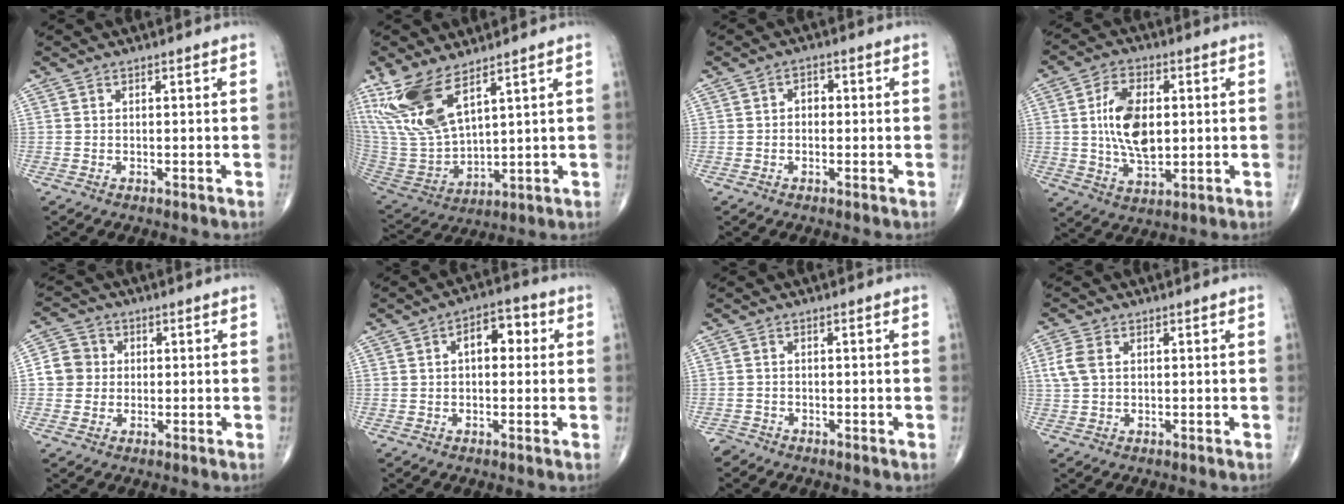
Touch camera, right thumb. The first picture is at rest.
{"total": 15.4, "force": [9.3, 5.9, 10.7], "torque": [-0.223, -0.044, 0.205]}
{"total": 2.2, "force": [0.0, 1.7, 1.4], "torque": [-0.011, 0.011, -0.006]}
{"total": 12.2, "force": [1.2, 6.8, 10.0], "torque": [-0.173, -0.004, 0.026]}
{"total": 5.6, "force": [0.2, 5.4, 1.6], "torque": [-0.006, 0.009, -0.005]}
{"total": 6.7, "force": [1.2, 3.9, 5.3], "torque": [-0.059, 0.018, 0.009]}
{"total": 1.4, "force": [-1.2, 0.5, -0.4], "torque": [0.008, -0.002, -0.028]}
{"total": 4.0, "force": [0.9, 2.6, 2.9], "torque": [-0.075, 0.006, 0.017]}